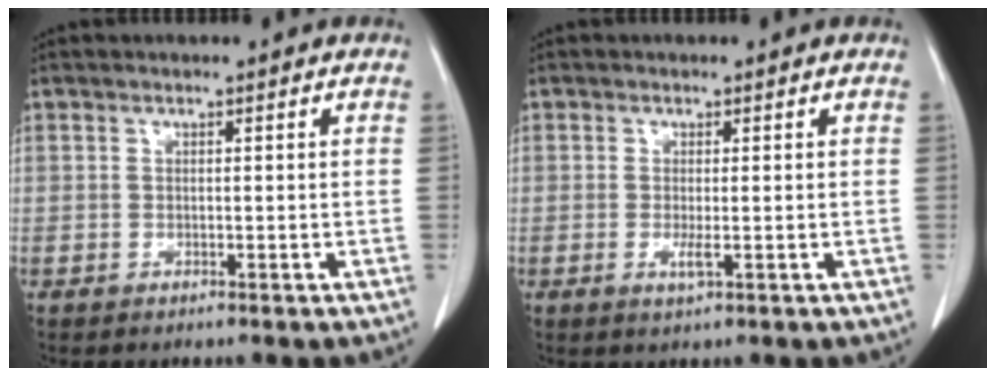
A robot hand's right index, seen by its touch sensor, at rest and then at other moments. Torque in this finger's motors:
{"motor_torque": [0.71, -0.02, 0.23, 0.05]}